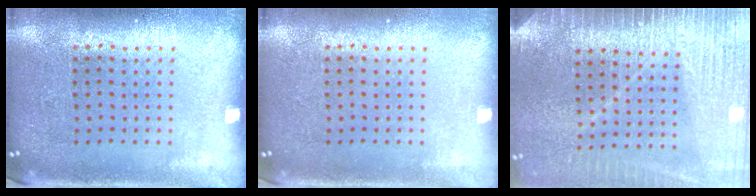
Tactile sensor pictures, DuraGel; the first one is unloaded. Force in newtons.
{"total": 0.0}
{"total": 3.8, "press": 3.3, "slide": 1.9}